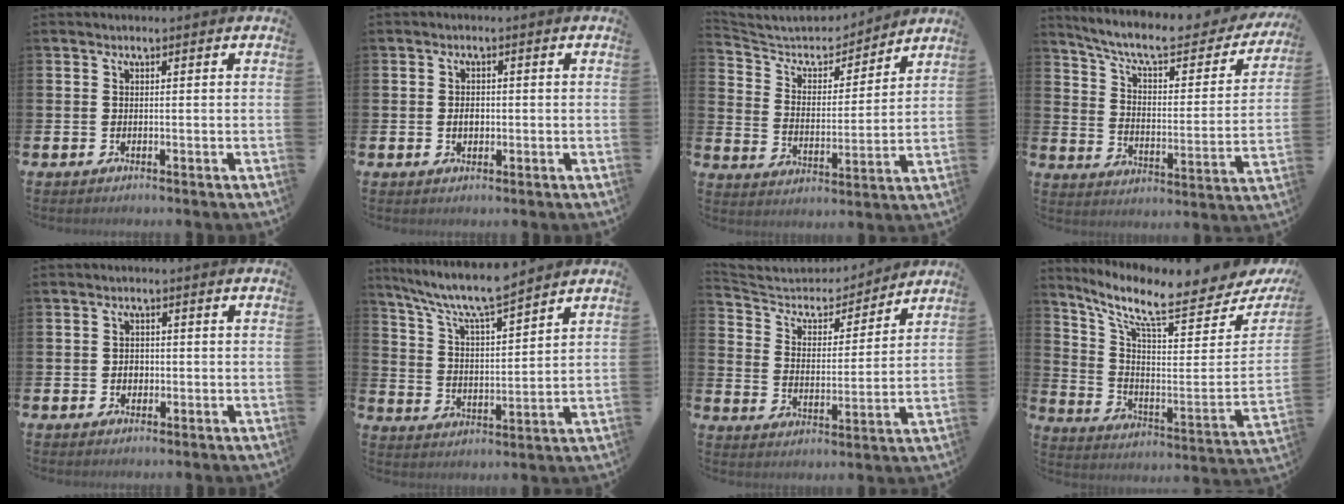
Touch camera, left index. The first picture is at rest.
{"total": 2.0, "force": [-0.1, 1.4, 1.4], "torque": [-0.011, 0.000, -0.008]}
{"total": 6.8, "force": [6.4, 2.0, 1.4], "torque": [-0.063, -0.052, 0.107]}
{"total": 8.9, "force": [7.5, 2.3, 4.1], "torque": [-0.108, -0.048, 0.124]}
{"total": 1.7, "force": [-0.2, 1.5, 0.9], "torque": [-0.011, 0.005, -0.007]}
{"total": 8.3, "force": [7.6, 0.9, 3.3], "torque": [-0.096, -0.043, 0.133]}
{"total": 5.7, "force": [5.2, 2.3, 0.9], "torque": [-0.057, -0.040, 0.085]}
{"total": 10.0, "force": [8.0, 2.1, 5.5], "torque": [-0.115, -0.082, 0.125]}